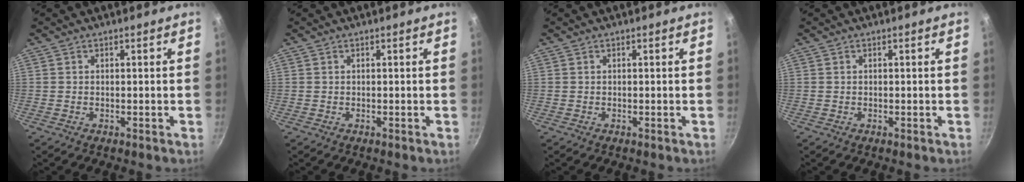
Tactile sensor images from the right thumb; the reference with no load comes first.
{"total": 0.0}
{"total": 0.0}
{"total": 0.0}